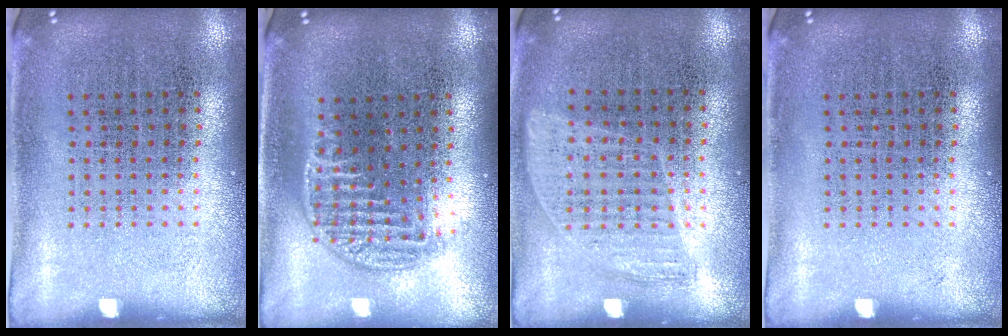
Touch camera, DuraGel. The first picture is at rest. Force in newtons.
{"total": 1.2, "press": 1.0, "slide": 0.6}
{"total": 0.9, "press": 0.8, "slide": 0.4}
{"total": 0.0}